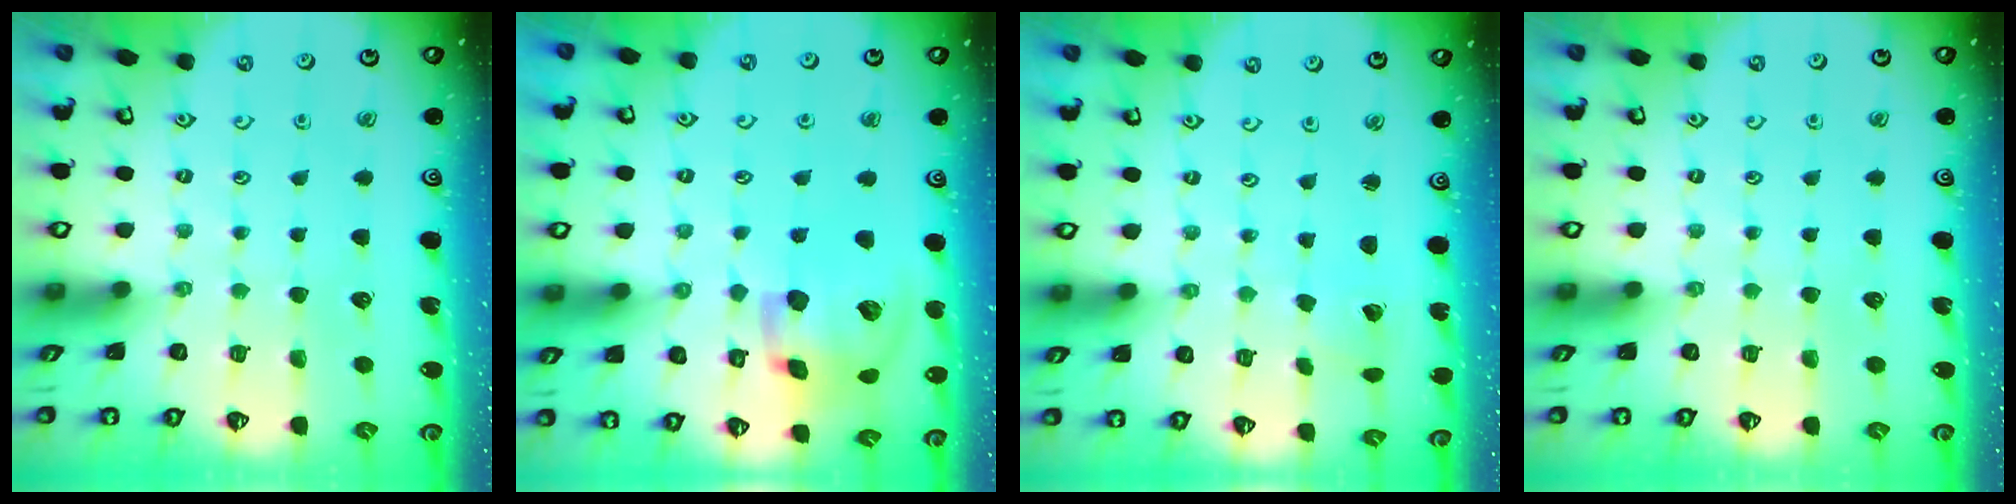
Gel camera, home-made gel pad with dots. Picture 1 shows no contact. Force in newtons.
{"total": 18.2, "press": 18.0, "slide": 2.9}
{"total": 2.4, "press": 2.4, "slide": 0.1}
{"total": 0.0}